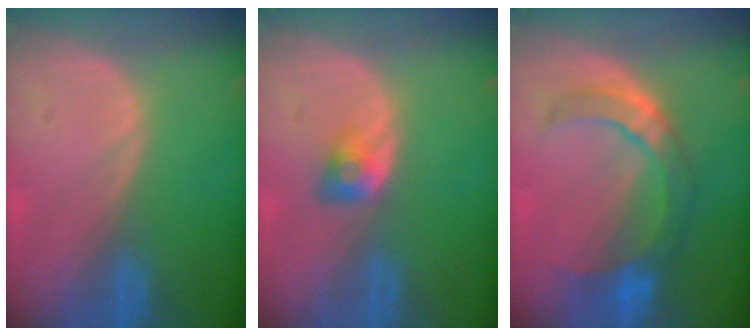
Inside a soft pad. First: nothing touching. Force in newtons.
{"total": 2.9, "press": 2.5, "slide": 1.5}
{"total": 7.5, "press": 7.2, "slide": 2.0}